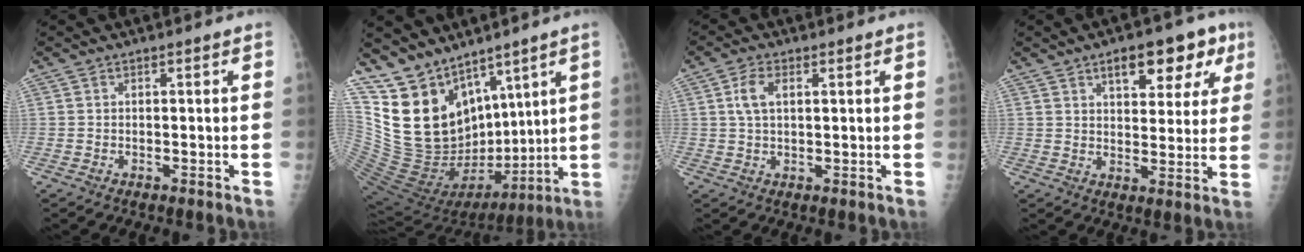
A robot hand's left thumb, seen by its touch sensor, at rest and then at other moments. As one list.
[{"total": 20.0, "force": [12.4, 10.9, 11.2], "torque": [-0.164, -0.066, 0.254]}, {"total": 4.4, "force": [1.3, 2.3, 3.5], "torque": [-0.075, 0.007, 0.026]}, {"total": 11.7, "force": [6.2, 5.7, 8.2], "torque": [-0.065, -0.012, 0.081]}]